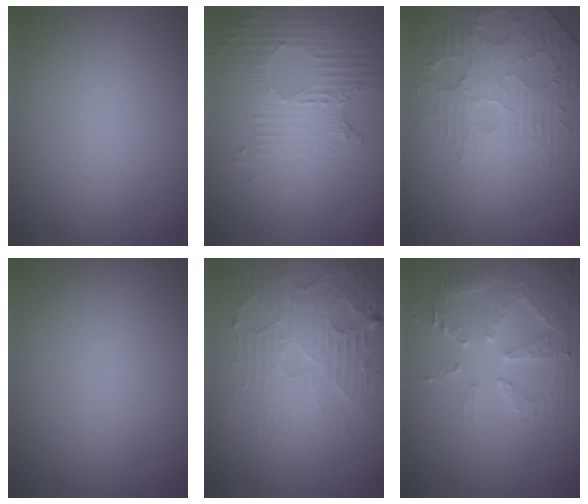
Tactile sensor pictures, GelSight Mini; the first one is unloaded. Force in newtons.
{"total": 5.2, "press": 3.4, "slide": 3.9}
{"total": 4.8, "press": 3.8, "slide": 3.0}
{"total": 0.0}
{"total": 4.5, "press": 4.0, "slide": 2.1}
{"total": 4.2, "press": 4.1, "slide": 1.0}